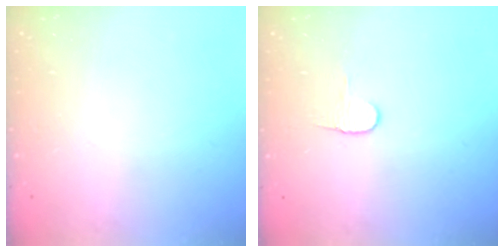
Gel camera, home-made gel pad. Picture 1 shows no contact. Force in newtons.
{"total": 5.4, "press": 5.4, "slide": 0.5}